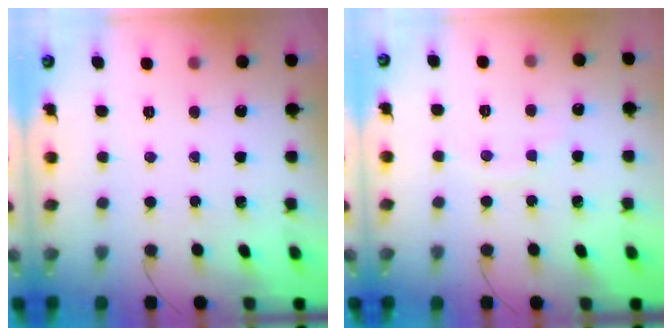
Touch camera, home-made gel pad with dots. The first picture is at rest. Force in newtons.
{"total": 5.7, "press": 5.4, "slide": 1.6}